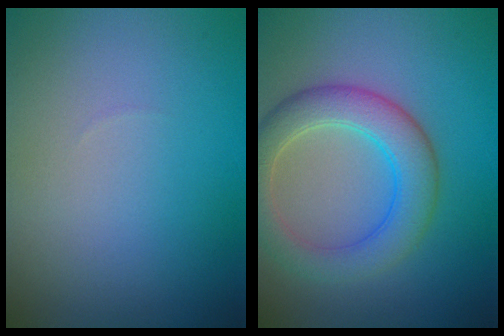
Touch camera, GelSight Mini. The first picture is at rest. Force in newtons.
{"total": 5.0, "press": 5.0, "slide": 0.1}